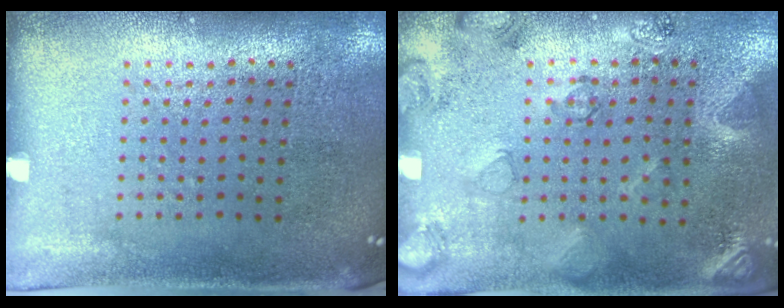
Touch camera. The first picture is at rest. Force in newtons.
{"total": 2.1, "press": 1.9, "slide": 1.0}